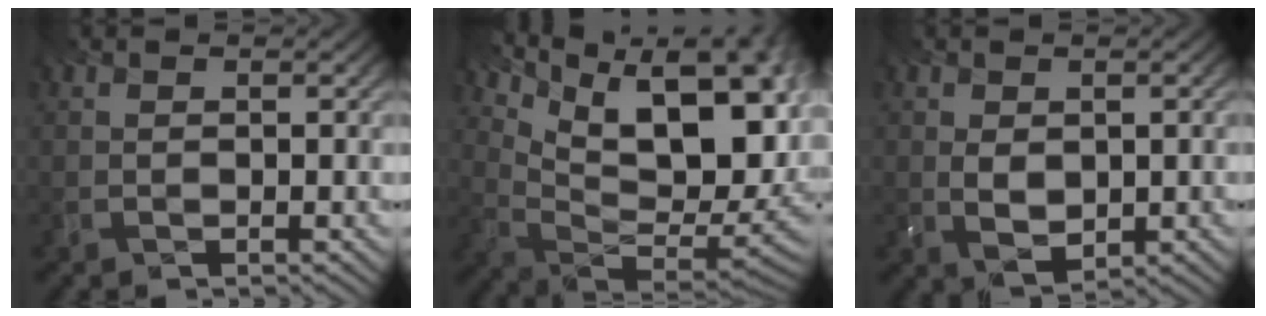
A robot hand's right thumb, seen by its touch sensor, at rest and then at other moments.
{"total": 15.0, "force": [3.8, 9.0, 11.4], "torque": [-0.191, 0.004, 0.113]}
{"total": 1.6, "force": [-0.3, 0.9, 1.3], "torque": [-0.059, -0.006, 0.022]}